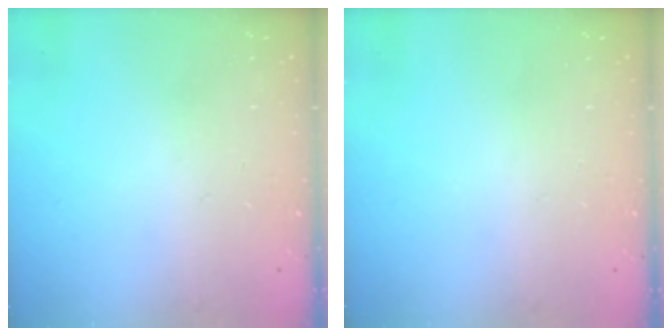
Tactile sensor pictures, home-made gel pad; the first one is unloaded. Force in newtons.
{"total": 0.0}